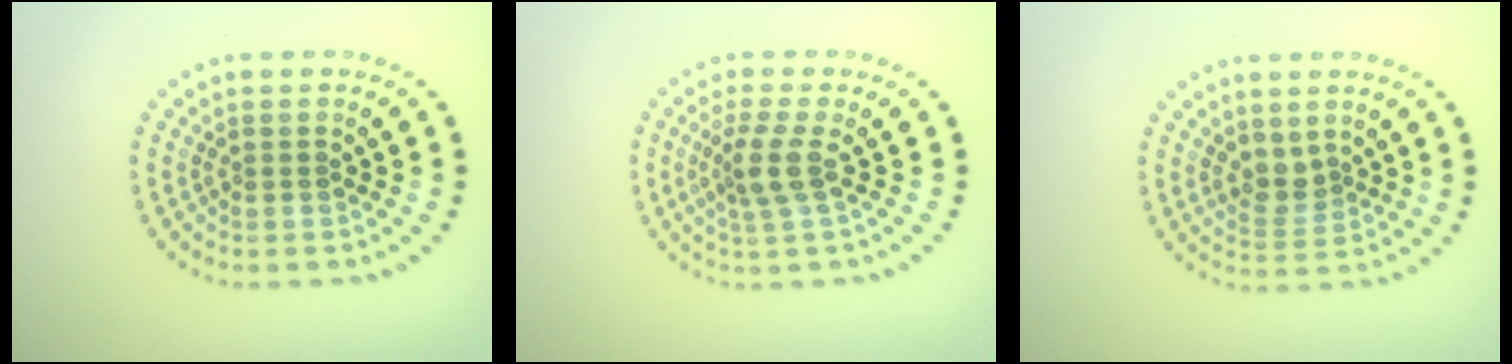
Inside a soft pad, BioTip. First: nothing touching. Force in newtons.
{"total": 2.8, "press": 2.1, "slide": 1.8}
{"total": 2.1, "press": 1.7, "slide": 1.2}